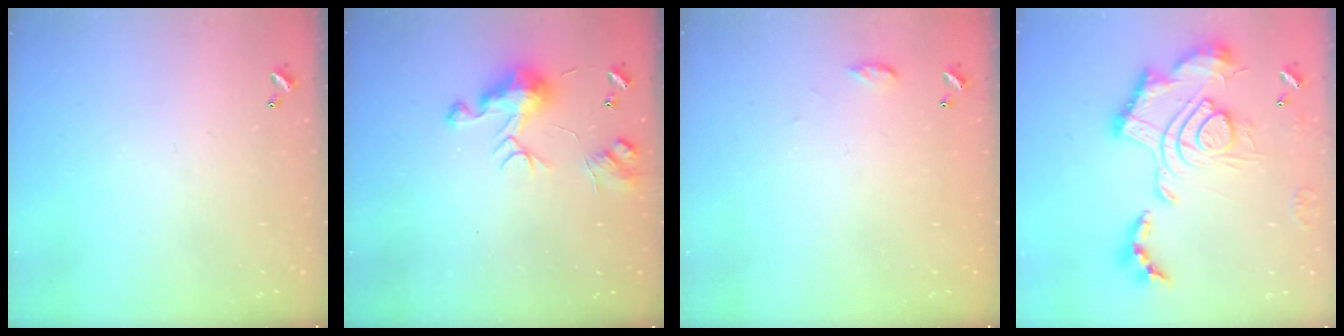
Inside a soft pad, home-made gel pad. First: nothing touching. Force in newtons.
{"total": 8.4, "press": 8.3, "slide": 0.4}
{"total": 5.0, "press": 5.0, "slide": 0.7}
{"total": 2.5, "press": 1.9, "slide": 1.7}